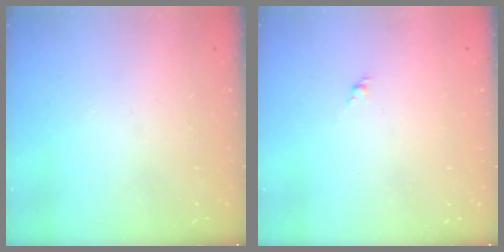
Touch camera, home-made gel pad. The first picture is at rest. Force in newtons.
{"total": 1.6, "press": 1.5, "slide": 0.6}